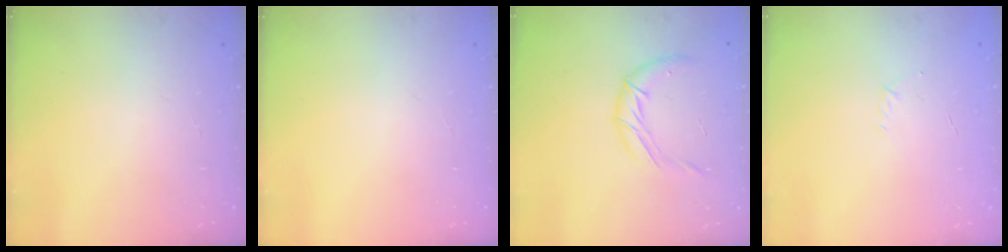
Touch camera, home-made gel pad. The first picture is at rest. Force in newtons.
{"total": 0.0}
{"total": 9.5, "press": 9.4, "slide": 1.1}
{"total": 2.9, "press": 2.8, "slide": 0.7}